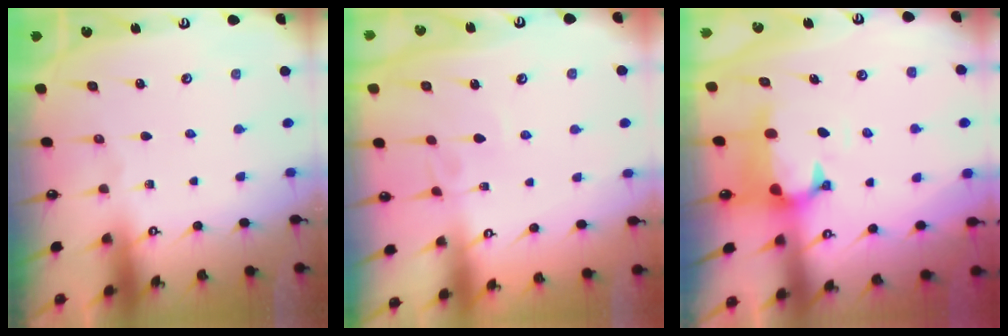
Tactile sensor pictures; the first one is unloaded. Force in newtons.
{"total": 4.6, "press": 4.6, "slide": 0.1}
{"total": 1.5, "press": 0.9, "slide": 1.2}